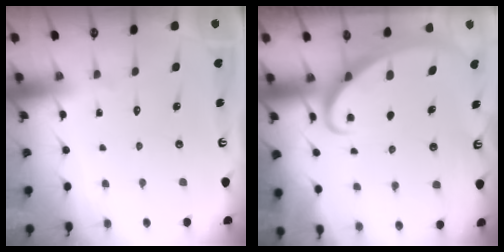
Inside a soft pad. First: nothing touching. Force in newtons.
{"total": 2.2, "press": 2.2, "slide": 0.3}